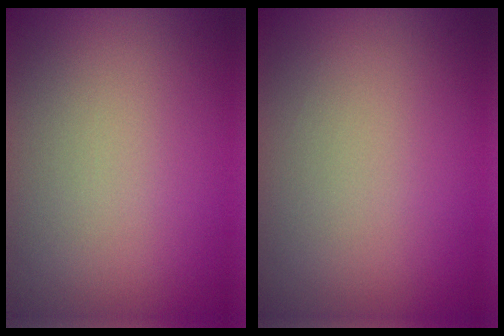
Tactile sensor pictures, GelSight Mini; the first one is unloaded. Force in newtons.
{"total": 0.0}